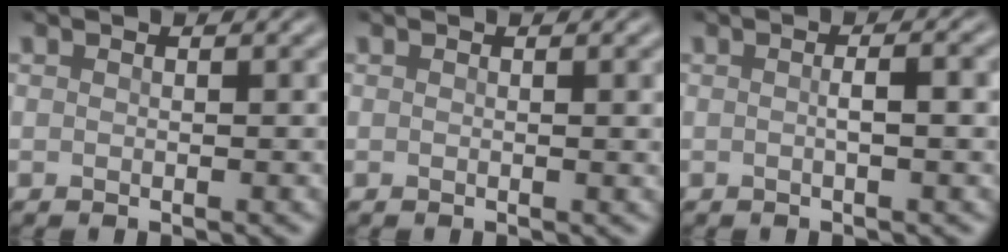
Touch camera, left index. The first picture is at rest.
{"total": 1.3, "force": [0.2, 0.3, 1.2], "torque": [-0.012, 0.002, 0.000]}
{"total": 2.6, "force": [0.0, 0.7, 2.5], "torque": [-0.034, 0.005, -0.004]}